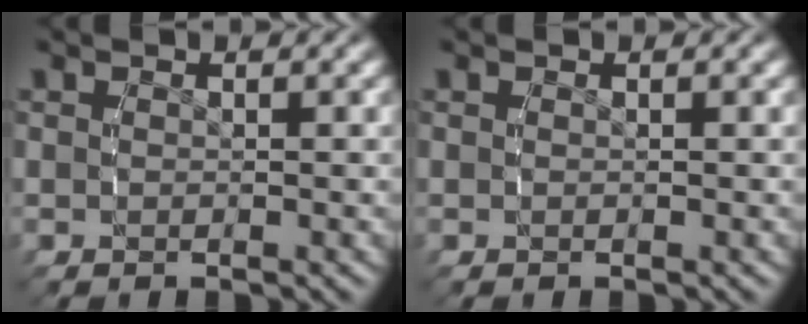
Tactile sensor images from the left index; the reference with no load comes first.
{"total": 0.0}